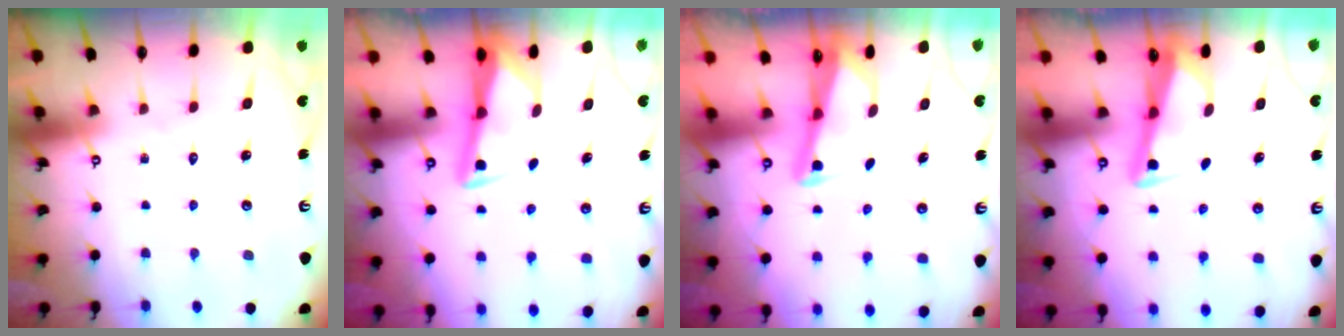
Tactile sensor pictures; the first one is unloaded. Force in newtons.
{"total": 3.1, "press": 3.1, "slide": 0.3}
{"total": 2.6, "press": 2.6, "slide": 0.3}
{"total": 2.8, "press": 2.7, "slide": 0.4}